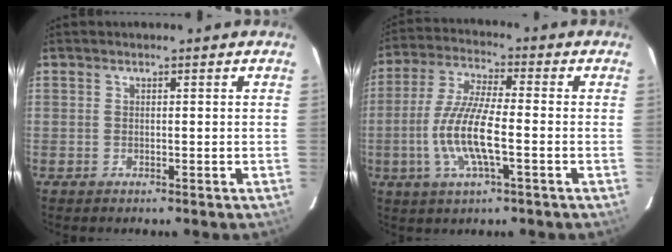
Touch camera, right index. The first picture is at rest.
{"total": 11.7, "force": [-2.9, 2.3, 11.1], "torque": [-0.232, -0.005, -0.057]}